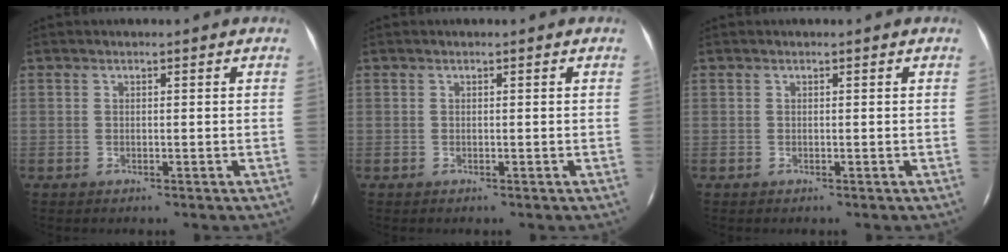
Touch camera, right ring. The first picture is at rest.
{"total": 0.0}
{"total": 0.0}